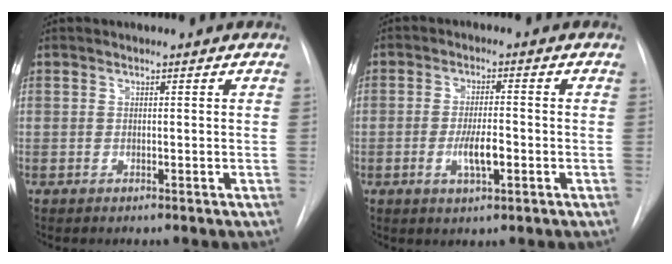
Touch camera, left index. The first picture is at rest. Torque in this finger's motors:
{"motor_torque": [0.19, 0.07, 0.12, 0.03]}